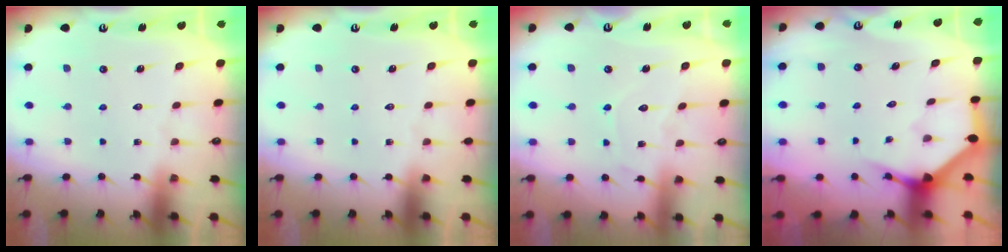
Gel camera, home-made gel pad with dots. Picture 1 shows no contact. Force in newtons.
{"total": 0.0}
{"total": 7.7, "press": 7.7, "slide": 0.7}
{"total": 3.5, "press": 3.5, "slide": 0.2}